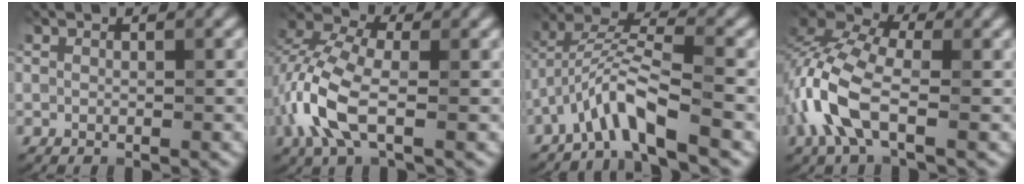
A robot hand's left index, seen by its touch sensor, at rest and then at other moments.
{"total": 6.9, "force": [-2.0, 3.7, 5.6], "torque": [-0.143, 0.005, -0.050]}
{"total": 5.5, "force": [-3.5, 0.9, 4.1], "torque": [-0.081, 0.012, -0.073]}
{"total": 7.8, "force": [-2.5, 3.9, 6.3], "torque": [-0.160, 0.009, -0.065]}